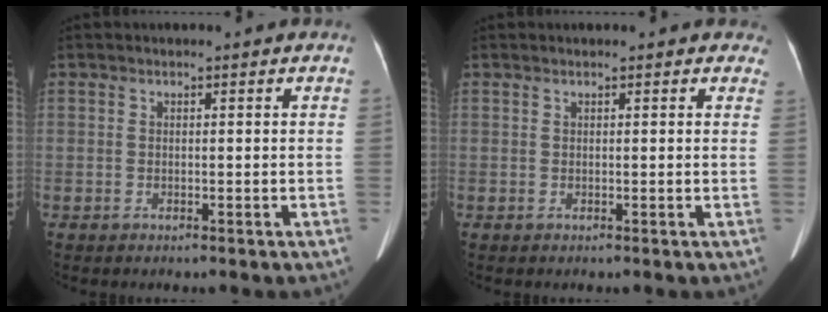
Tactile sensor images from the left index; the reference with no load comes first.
{"total": 2.7, "force": [2.3, 1.1, 1.0], "torque": [0.000, 0.016, 0.014]}